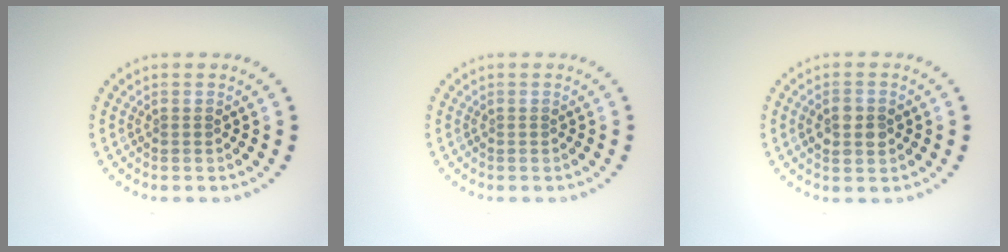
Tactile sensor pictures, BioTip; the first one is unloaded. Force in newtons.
{"total": 0.0}
{"total": 2.9, "press": 2.9, "slide": 0.1}